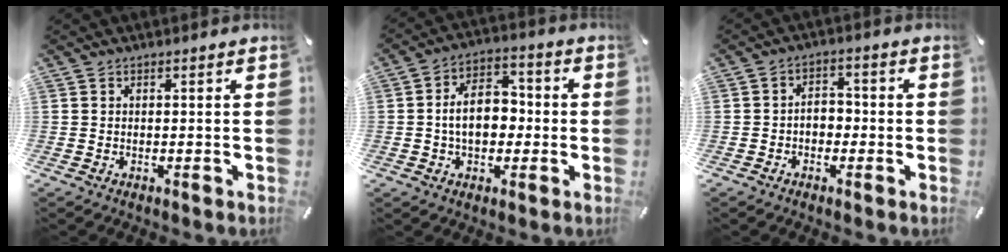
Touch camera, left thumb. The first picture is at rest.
{"total": 10.6, "force": [-0.9, 7.5, 7.4], "torque": [-0.122, 0.015, -0.017]}
{"total": 4.2, "force": [-1.5, 3.0, 2.4], "torque": [-0.044, 0.015, -0.029]}